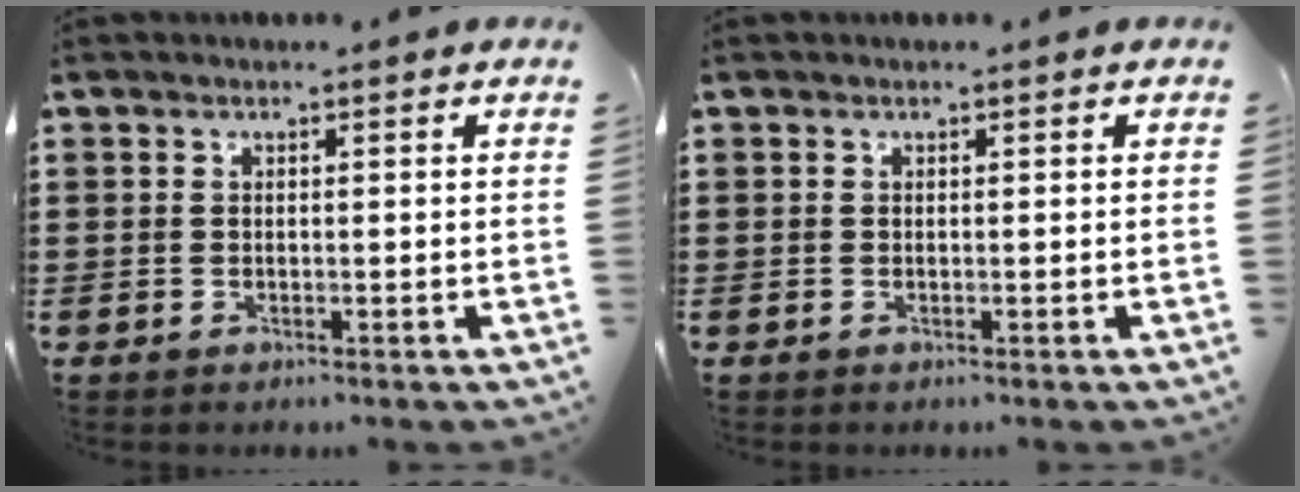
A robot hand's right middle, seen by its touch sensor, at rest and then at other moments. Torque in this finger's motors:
{"motor_torque": [0.00, 0.00, 0.00, 0.00]}